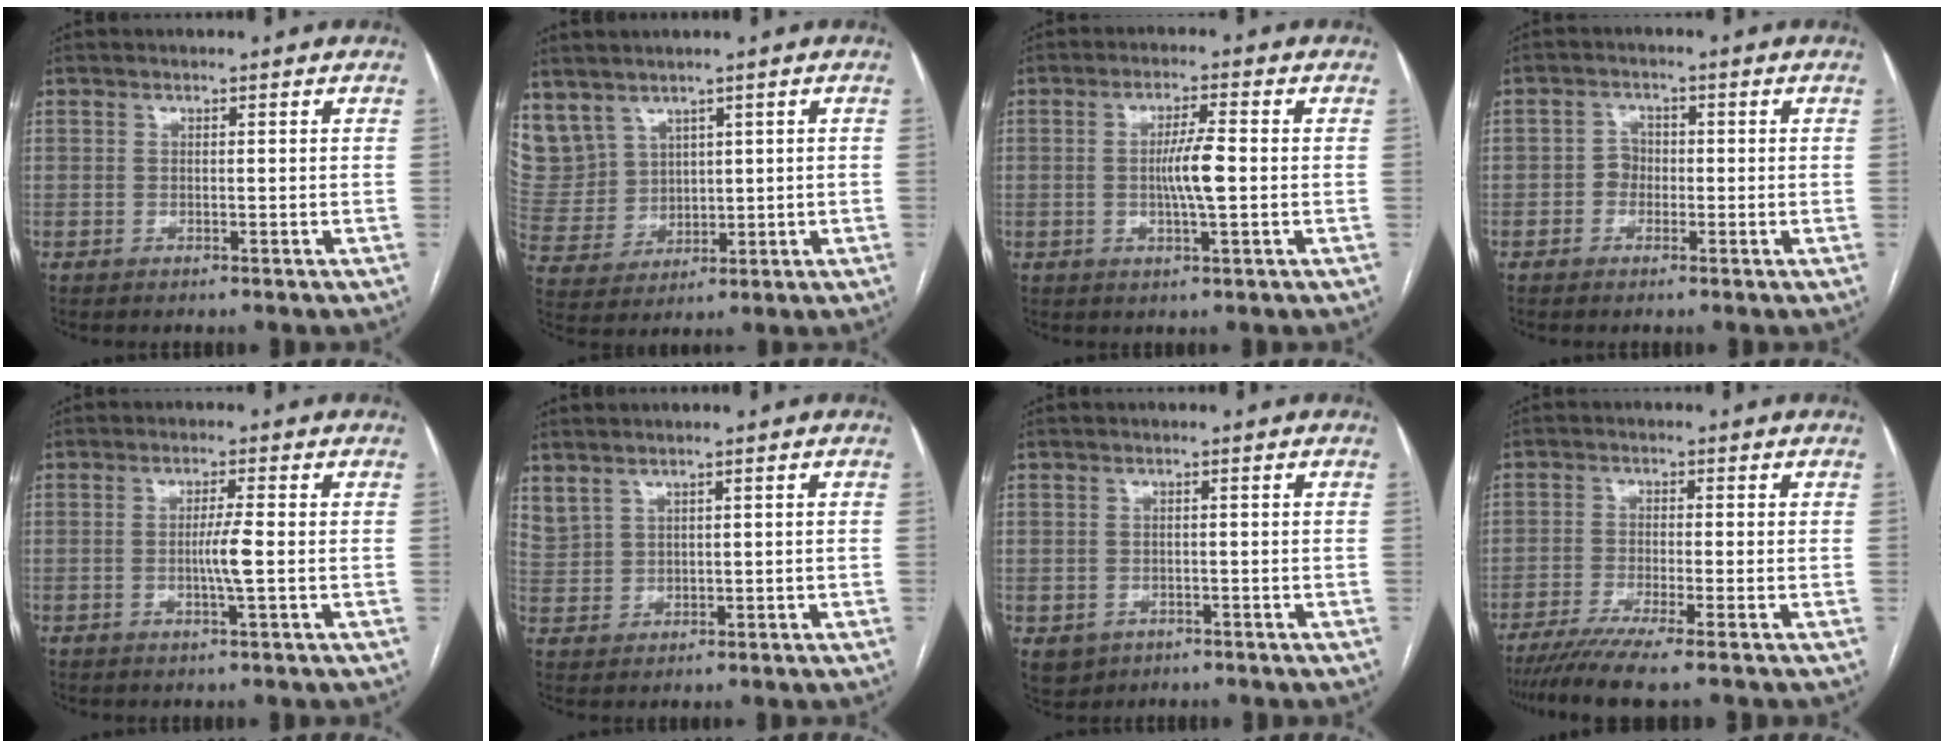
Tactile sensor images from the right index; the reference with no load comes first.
{"total": 10.5, "force": [6.3, 8.1, 2.1], "torque": [-0.081, 0.037, 0.161]}
{"total": 5.3, "force": [-0.3, 0.3, 5.3], "torque": [-0.098, -0.001, -0.007]}
{"total": 2.3, "force": [-0.7, 1.9, 1.0], "torque": [-0.011, 0.008, -0.015]}
{"total": 3.4, "force": [-0.5, -0.4, 3.4], "torque": [-0.063, -0.004, -0.008]}
{"total": 3.8, "force": [3.0, 2.0, 1.2], "torque": [-0.036, 0.009, 0.075]}
{"total": 4.1, "force": [-1.9, 3.5, 1.0], "torque": [-0.016, -0.001, -0.022]}
{"total": 7.0, "force": [-5.4, -1.0, 4.4], "torque": [-0.067, -0.019, -0.092]}